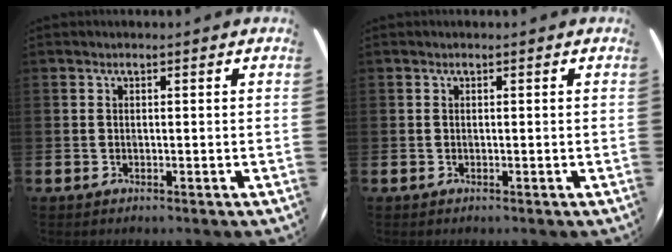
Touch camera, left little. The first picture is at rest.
{"total": 0.0}